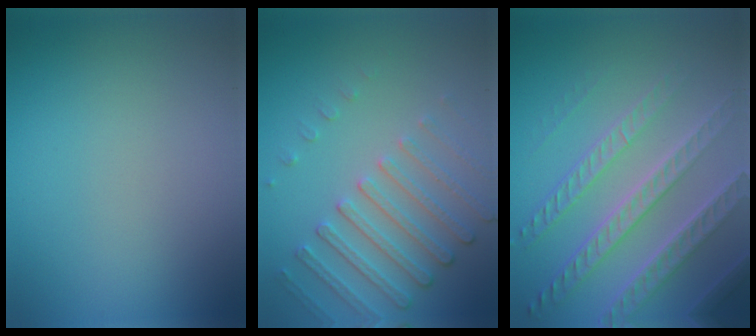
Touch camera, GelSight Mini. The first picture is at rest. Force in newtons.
{"total": 4.5, "press": 3.5, "slide": 2.9}
{"total": 7.2, "press": 5.1, "slide": 5.1}